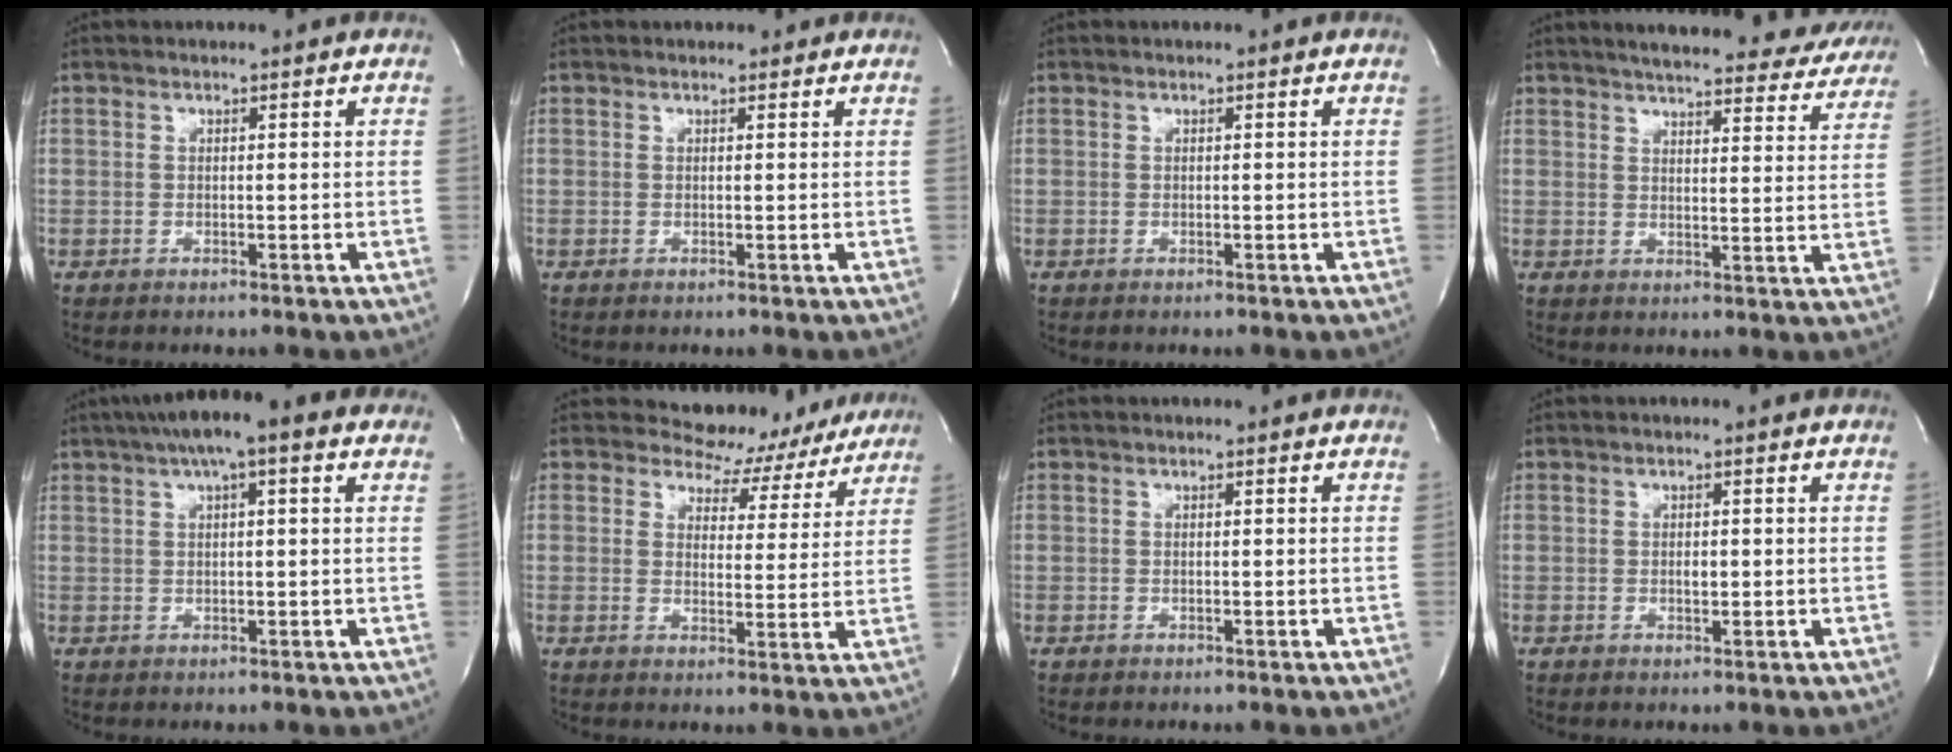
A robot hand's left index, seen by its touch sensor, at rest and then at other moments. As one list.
[{"total": 0.8, "force": [0.6, 0.6, 0.1], "torque": [-0.003, 0.008, 0.006]}, {"total": 0.0}, {"total": 22.7, "force": [20.8, 4.5, 7.8], "torque": [-0.107, -0.031, 0.241]}, {"total": 9.1, "force": [5.4, 1.9, 7.1], "torque": [-0.112, 0.039, 0.075]}, {"total": 11.0, "force": [10.1, 4.3, -0.3], "torque": [0.031, -0.009, 0.099]}, {"total": 0.0}, {"total": 1.0, "force": [0.0, 0.5, 0.9], "torque": [-0.016, 0.000, 0.001]}]